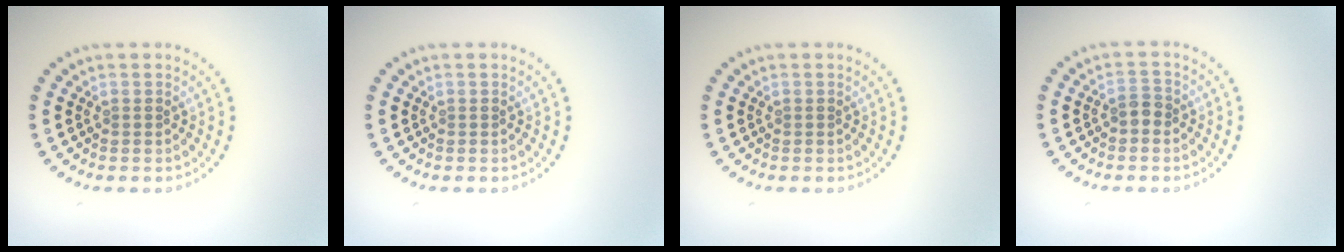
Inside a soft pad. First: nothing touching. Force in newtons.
{"total": 0.0}
{"total": 0.0}
{"total": 1.3, "press": 1.2, "slide": 0.5}